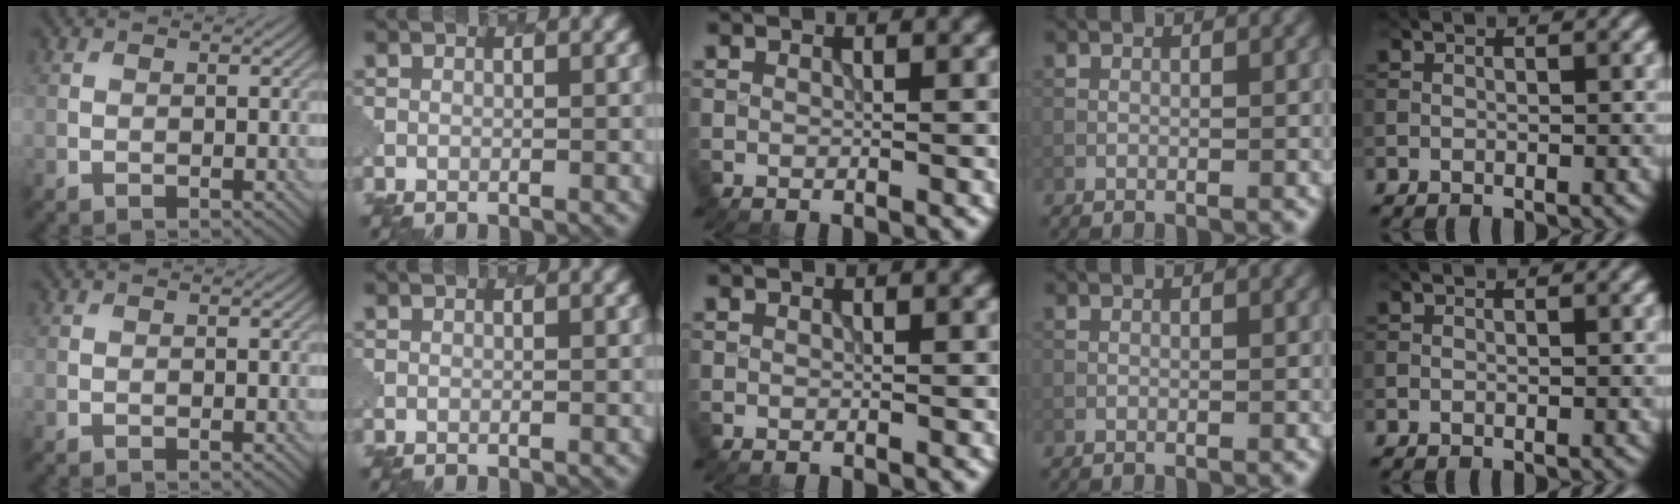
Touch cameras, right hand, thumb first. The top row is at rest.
{}